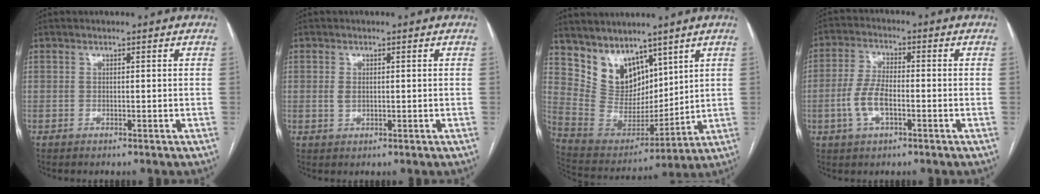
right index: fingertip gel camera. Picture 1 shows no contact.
{"total": 1.6, "force": [0.1, 1.0, 1.2], "torque": [-0.024, -0.001, 0.005]}
{"total": 11.4, "force": [8.0, 6.8, 4.5], "torque": [-0.096, 0.021, 0.175]}
{"total": 6.4, "force": [-1.7, 2.6, 5.6], "torque": [-0.128, 0.006, -0.031]}